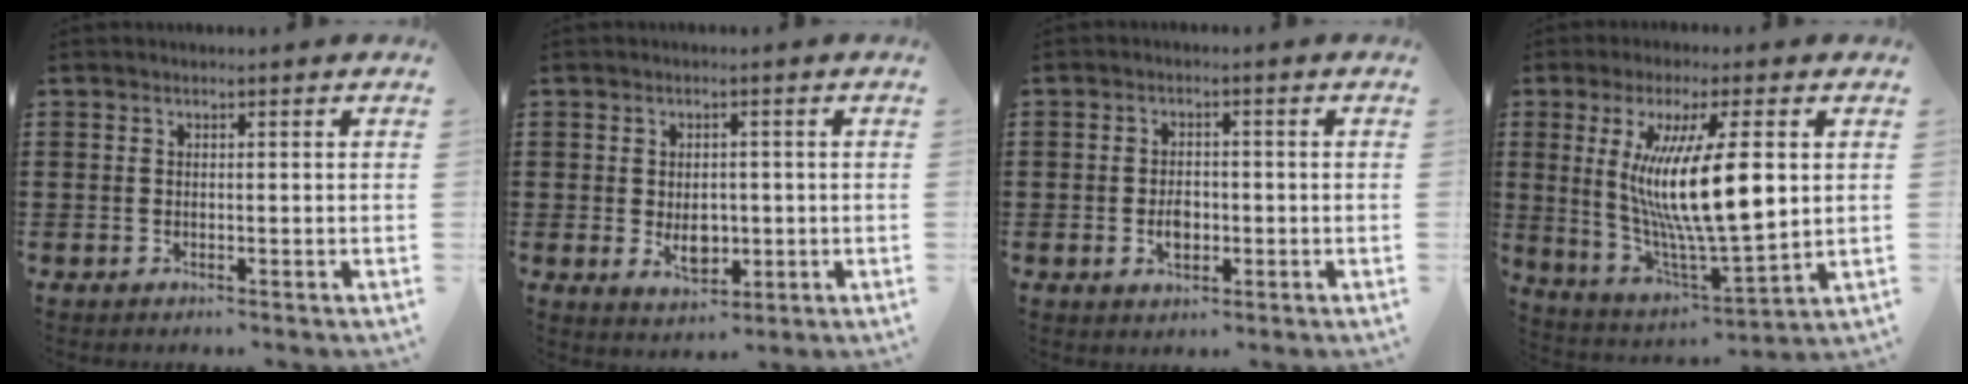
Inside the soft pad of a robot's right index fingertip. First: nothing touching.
{"total": 4.3, "force": [-0.5, 2.8, 3.2], "torque": [-0.045, 0.000, -0.012]}
{"total": 3.0, "force": [-0.8, 1.9, 2.2], "torque": [-0.043, 0.002, -0.015]}
{"total": 14.5, "force": [3.0, 3.7, 13.6], "torque": [-0.267, -0.006, 0.049]}